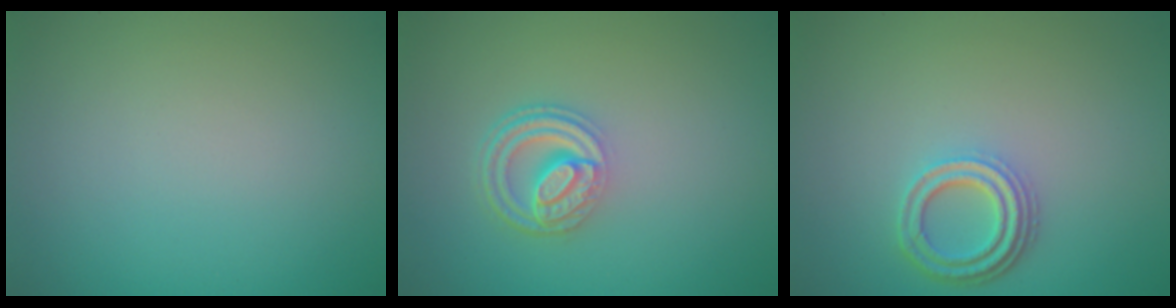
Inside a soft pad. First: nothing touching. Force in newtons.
{"total": 4.2, "press": 3.1, "slide": 2.8}
{"total": 3.4, "press": 2.7, "slide": 2.1}